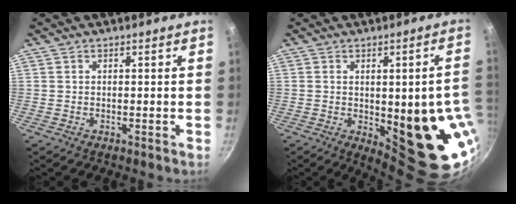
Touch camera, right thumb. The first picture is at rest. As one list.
[{"total": 18.1, "force": [-2.2, 6.6, 16.7], "torque": [-0.169, -0.018, -0.014]}]